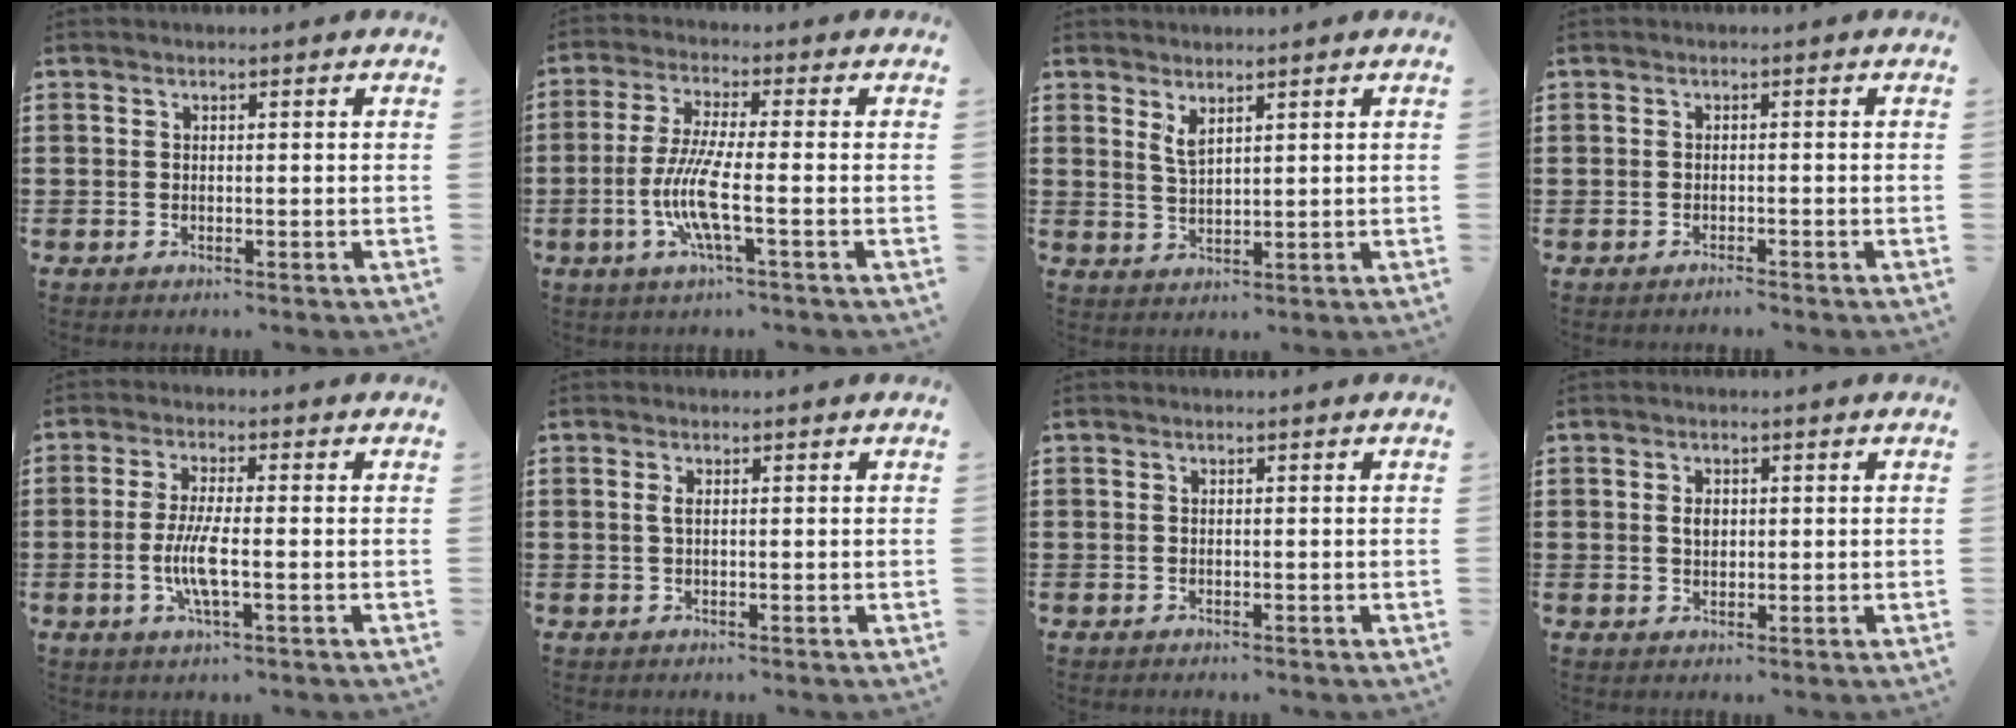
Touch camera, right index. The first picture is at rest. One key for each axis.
{"total": 8.4, "fx": -2.4, "fy": 1.0, "fz": 8.0, "tx": -0.176, "ty": -0.020, "tz": -0.052}
{"total": 2.6, "fx": 1.7, "fy": 0.8, "fz": 1.7, "tx": -0.038, "ty": 0.002, "tz": 0.032}
{"total": 0.9, "fx": -0.9, "fy": 0.1, "fz": 0.0, "tx": -0.004, "ty": 0.002, "tz": -0.018}
{"total": 6.0, "fx": -1.4, "fy": 1.1, "fz": 5.8, "tx": -0.127, "ty": -0.011, "tz": -0.032}
{"total": 1.2, "fx": 0.2, "fy": 0.4, "fz": 1.1, "tx": -0.023, "ty": 0.003, "tz": 0.002}
{"total": 0.0}
{"total": 1.9, "fx": 0.3, "fy": 1.3, "fz": 1.4, "tx": -0.030, "ty": 0.007, "tz": 0.005}